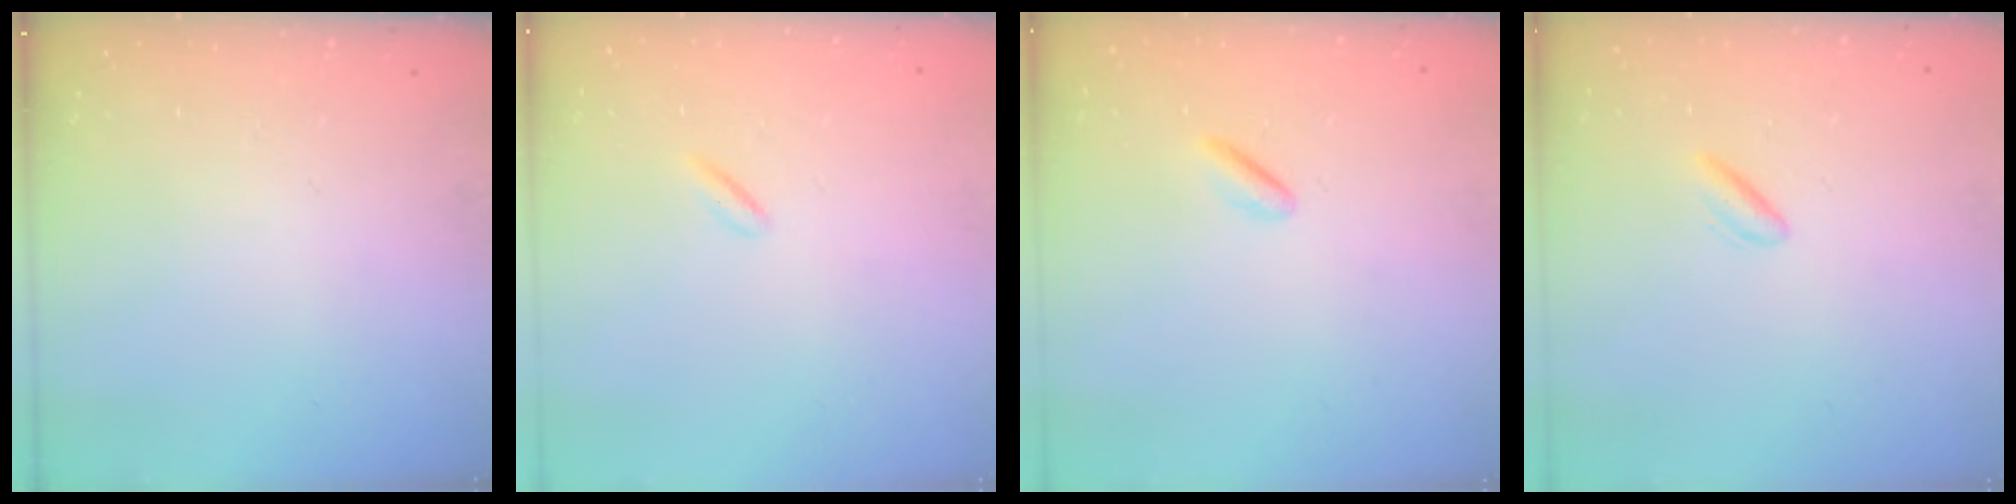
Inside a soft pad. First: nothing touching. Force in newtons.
{"total": 1.3, "press": 1.1, "slide": 0.6}
{"total": 1.2, "press": 0.9, "slide": 0.7}
{"total": 2.3, "press": 2.0, "slide": 1.3}